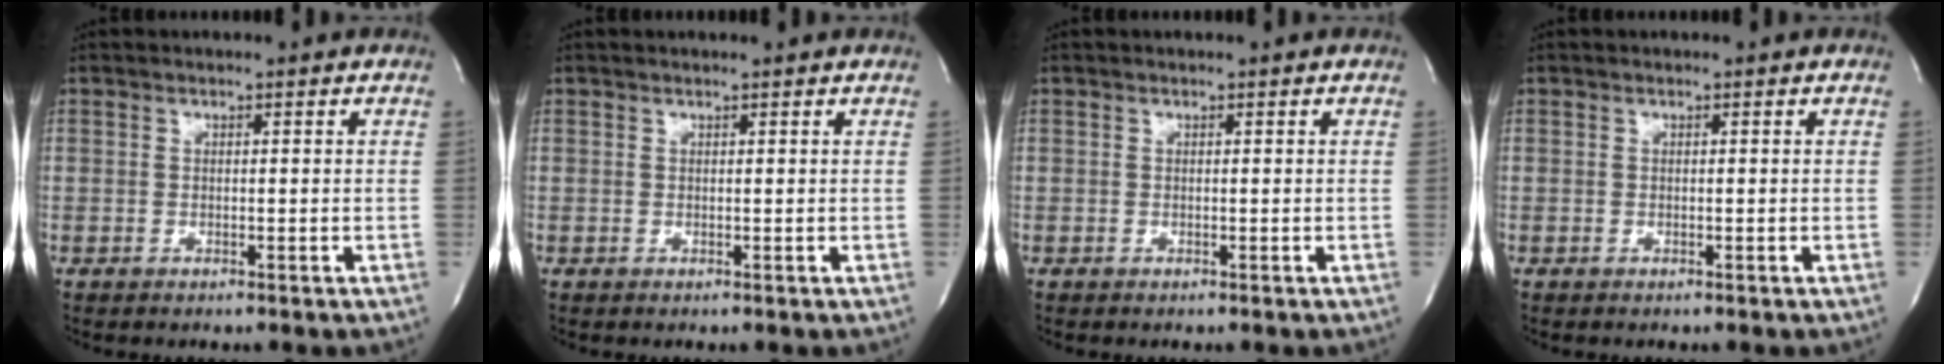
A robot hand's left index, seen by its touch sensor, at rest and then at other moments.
{"total": 1.2, "force": [1.1, -0.1, 0.4], "torque": [-0.011, 0.009, 0.017]}
{"total": 0.0}
{"total": 0.0}